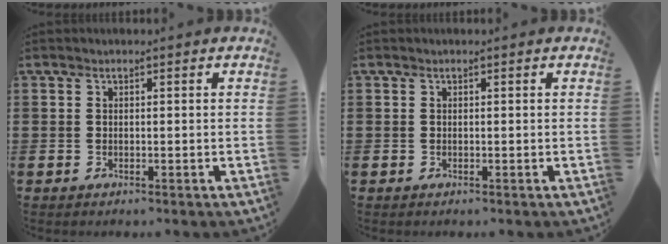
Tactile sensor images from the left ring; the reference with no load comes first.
{"total": 0.0}